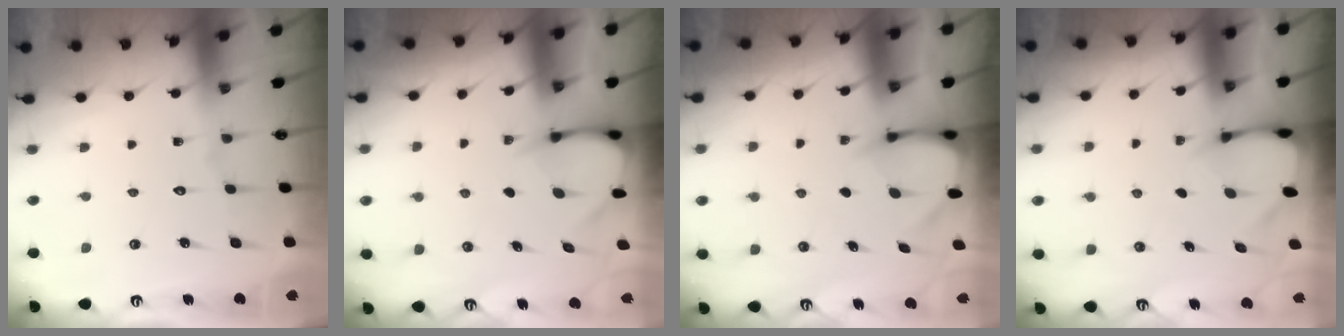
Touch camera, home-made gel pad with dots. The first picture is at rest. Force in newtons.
{"total": 3.7, "press": 3.7, "slide": 0.4}
{"total": 3.3, "press": 3.2, "slide": 0.3}
{"total": 2.3, "press": 2.3, "slide": 0.1}